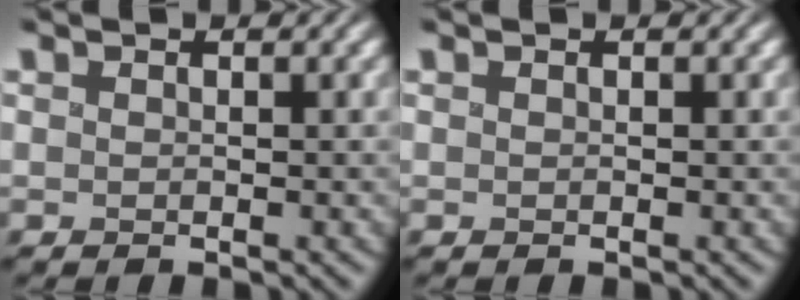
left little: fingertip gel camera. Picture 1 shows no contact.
{"total": 0.0}